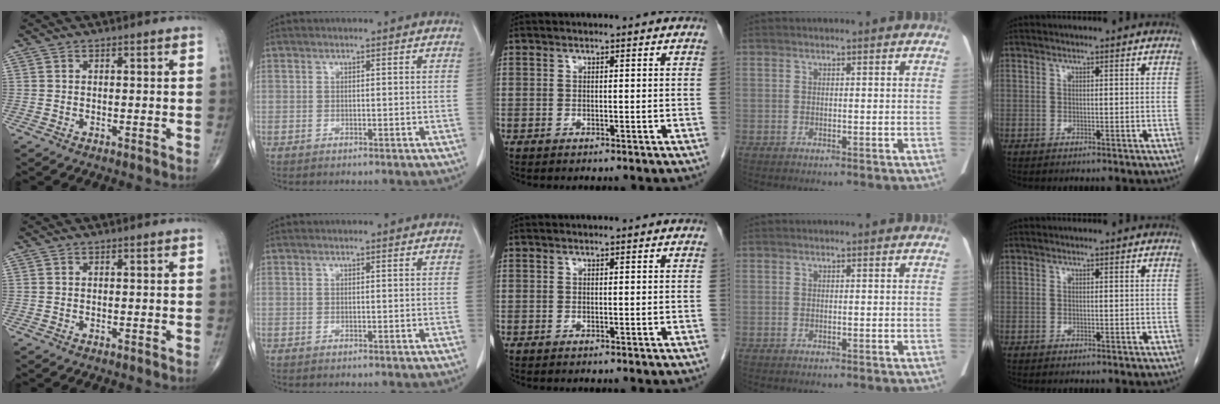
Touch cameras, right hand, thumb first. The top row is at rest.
{}